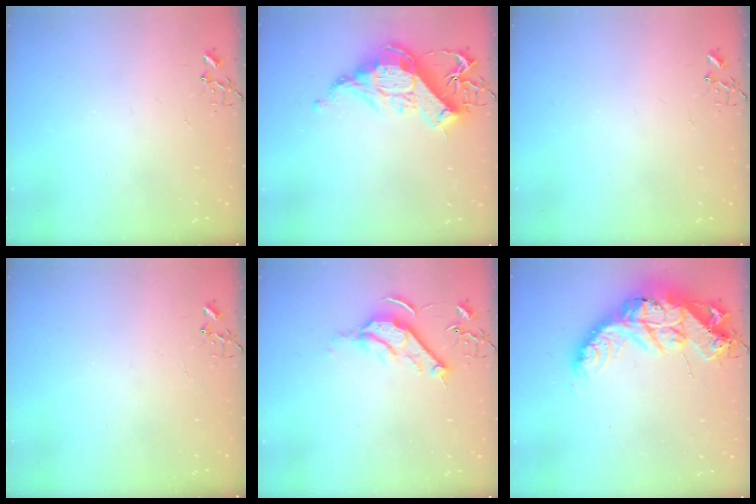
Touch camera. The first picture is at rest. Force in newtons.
{"total": 14.8, "press": 14.7, "slide": 1.9}
{"total": 0.0}
{"total": 0.0}
{"total": 10.3, "press": 10.2, "slide": 1.2}
{"total": 21.4, "press": 21.3, "slide": 1.7}